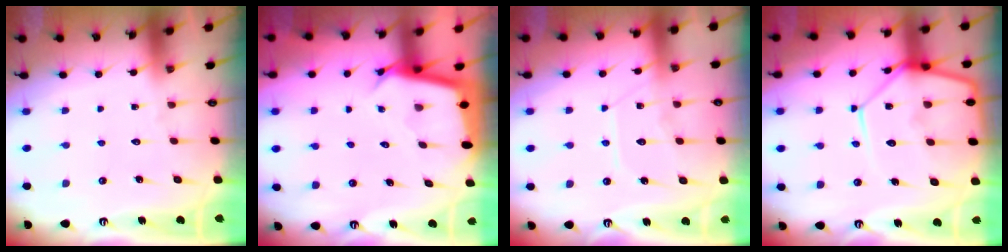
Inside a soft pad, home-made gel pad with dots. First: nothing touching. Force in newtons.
{"total": 2.9, "press": 2.9, "slide": 0.1}
{"total": 9.0, "press": 9.0, "slide": 0.9}
{"total": 15.5, "press": 15.4, "slide": 1.6}